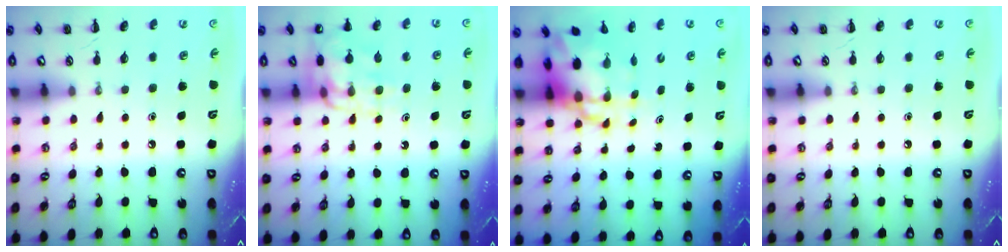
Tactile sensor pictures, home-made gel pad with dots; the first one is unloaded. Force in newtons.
{"total": 12.3, "press": 12.1, "slide": 2.2}
{"total": 9.2, "press": 8.9, "slide": 2.3}
{"total": 0.0}